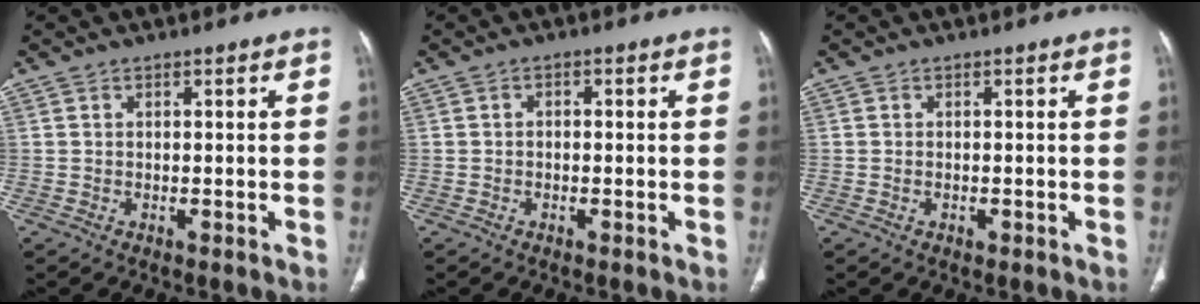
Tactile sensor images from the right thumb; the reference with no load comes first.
{"total": 1.0, "force": [-0.1, 0.7, 0.7], "torque": [-0.007, 0.004, -0.005]}
{"total": 0.7, "force": [-0.3, 0.5, 0.4], "torque": [-0.011, 0.004, -0.001]}